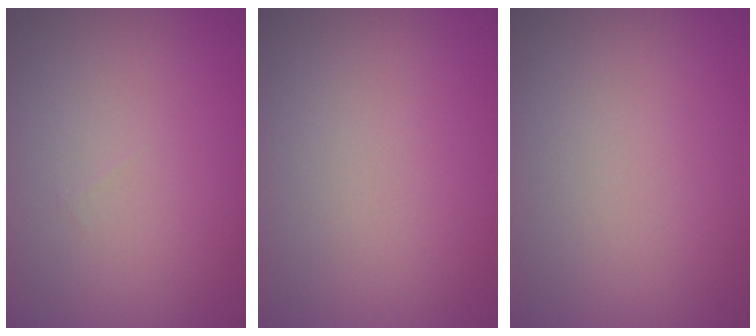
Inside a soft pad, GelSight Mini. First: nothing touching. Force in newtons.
{"total": 0.0}
{"total": 0.0}